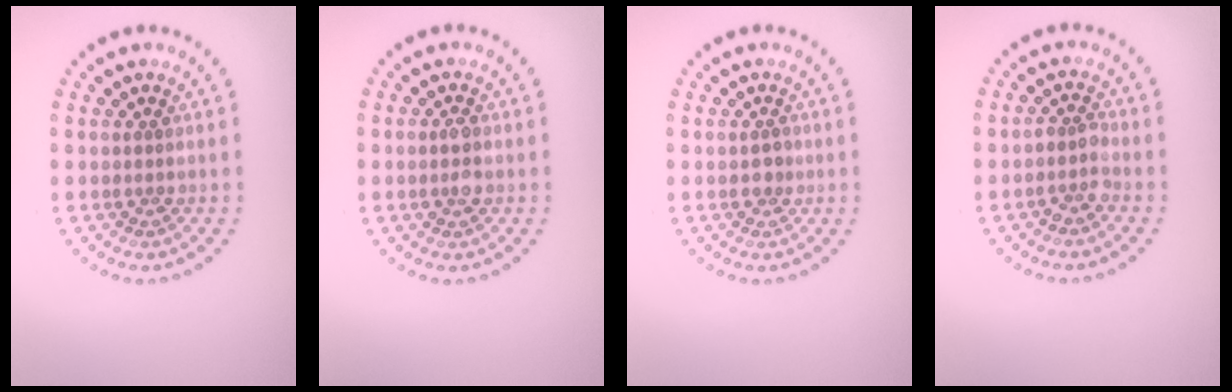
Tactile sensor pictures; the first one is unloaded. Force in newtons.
{"total": 1.7, "press": 1.7, "slide": 0.1}
{"total": 1.1, "press": 1.1, "slide": 0.2}
{"total": 1.6, "press": 1.4, "slide": 0.8}